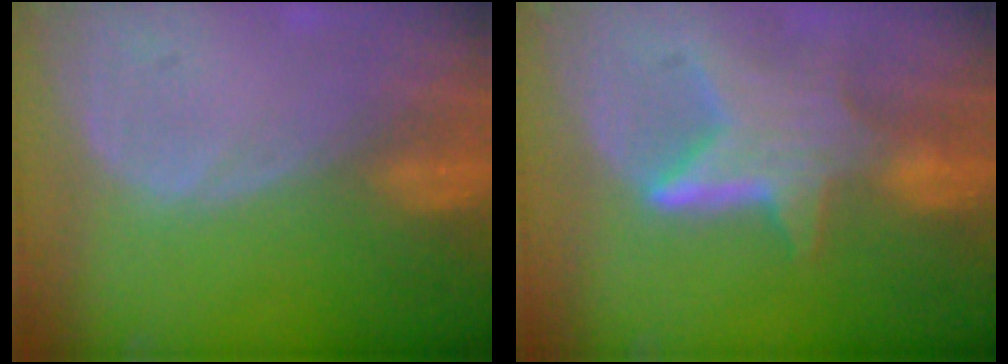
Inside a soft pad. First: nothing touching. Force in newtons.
{"total": 6.3, "press": 6.3, "slide": 0.5}